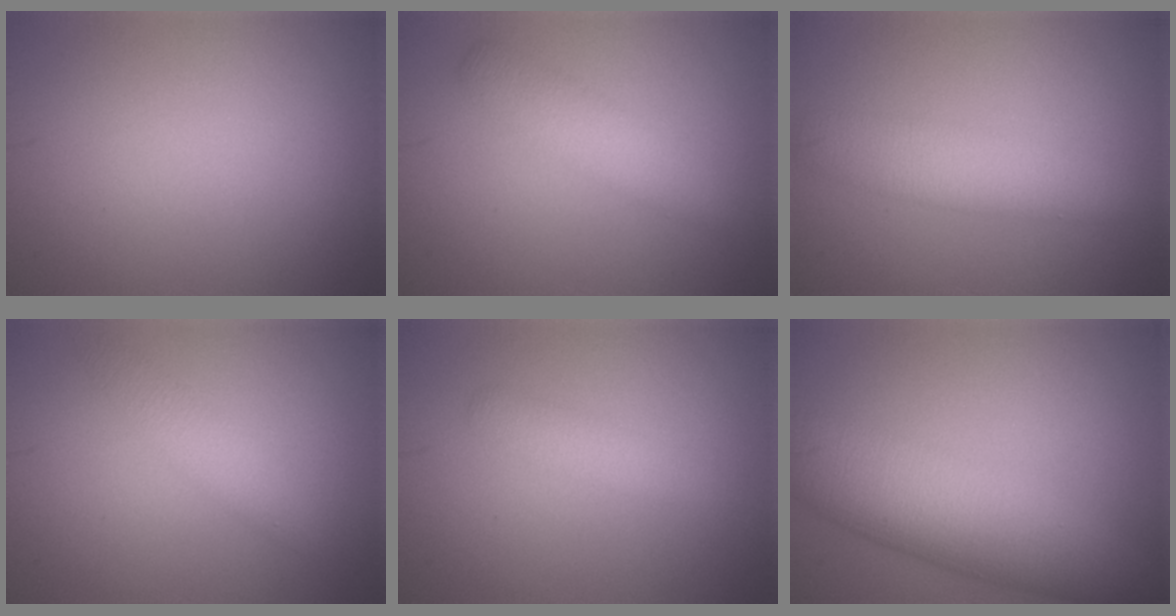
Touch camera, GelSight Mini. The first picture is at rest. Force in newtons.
{"total": 2.9, "press": 2.9, "slide": 0.1}
{"total": 4.0, "press": 4.0, "slide": 0.2}
{"total": 2.1, "press": 2.1, "slide": 0.1}
{"total": 1.1, "press": 1.1, "slide": 0.1}
{"total": 8.4, "press": 8.4, "slide": 0.2}